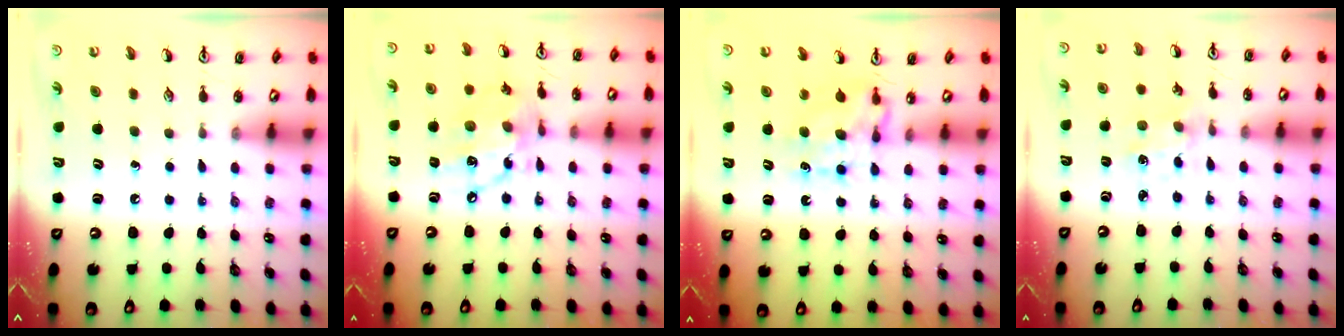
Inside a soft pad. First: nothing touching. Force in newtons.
{"total": 13.0, "press": 13.0, "slide": 0.9}
{"total": 7.1, "press": 7.1, "slide": 0.6}
{"total": 0.9, "press": 0.8, "slide": 0.2}